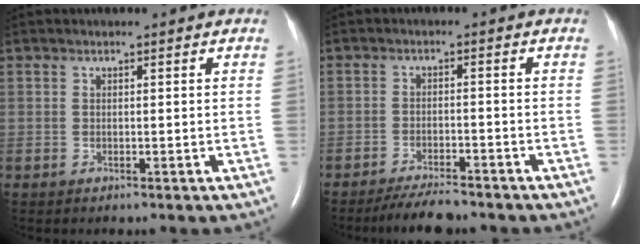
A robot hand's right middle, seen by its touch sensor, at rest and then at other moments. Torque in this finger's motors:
{"motor_torque": [0.11, -0.10, 0.09, 0.02]}